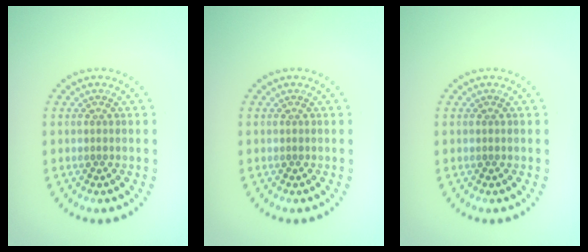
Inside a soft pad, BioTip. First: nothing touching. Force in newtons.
{"total": 0.0}
{"total": 0.0}